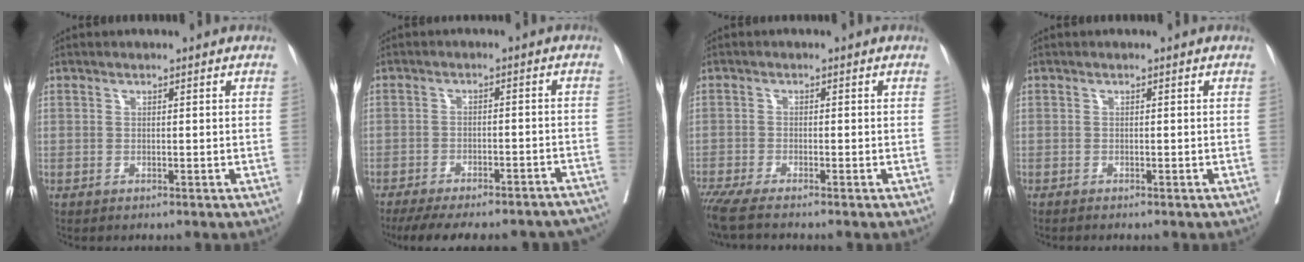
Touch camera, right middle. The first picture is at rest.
{"total": 22.0, "force": [-19.3, 5.6, 8.9], "torque": [-0.125, -0.008, -0.239]}
{"total": 6.0, "force": [-5.0, -0.2, 3.3], "torque": [-0.049, -0.016, -0.088]}
{"total": 0.9, "force": [-0.8, -0.1, 0.4], "torque": [-0.002, 0.000, -0.012]}